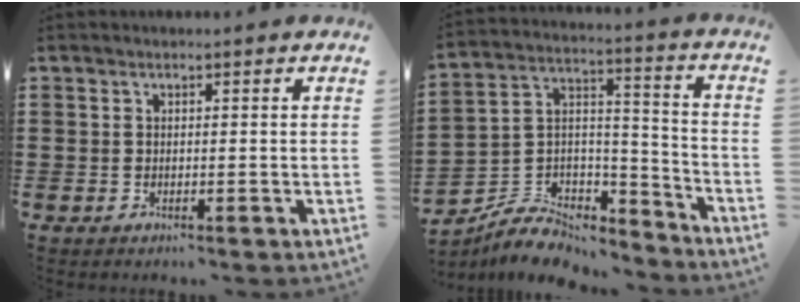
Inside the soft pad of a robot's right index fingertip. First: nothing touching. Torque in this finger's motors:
{"motor_torque": [0.64, -0.83, 0.16, 0.00]}